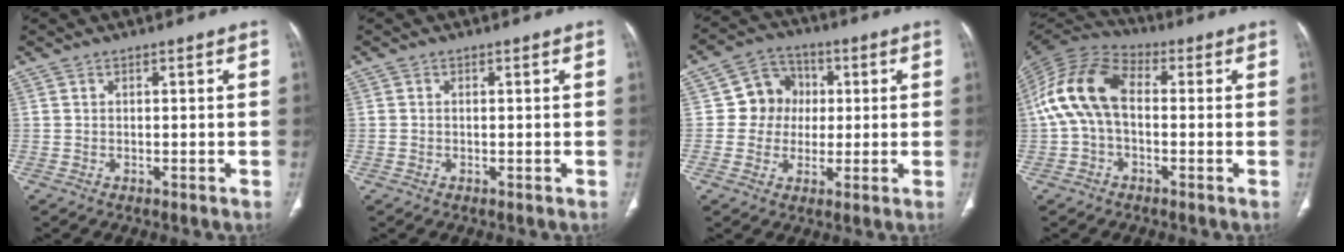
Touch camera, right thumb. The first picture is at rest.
{"total": 0.5, "force": [-0.1, 0.4, 0.3], "torque": [-0.010, 0.005, 0.002]}
{"total": 8.6, "force": [0.6, 8.1, 2.9], "torque": [0.000, 0.014, 0.000]}
{"total": 13.1, "force": [0.3, 8.1, 10.2], "torque": [-0.203, 0.035, -0.006]}